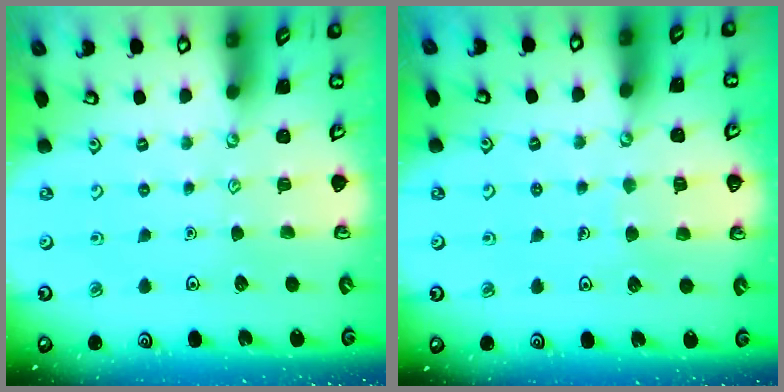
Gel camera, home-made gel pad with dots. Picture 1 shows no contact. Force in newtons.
{"total": 5.2, "press": 5.2, "slide": 0.3}